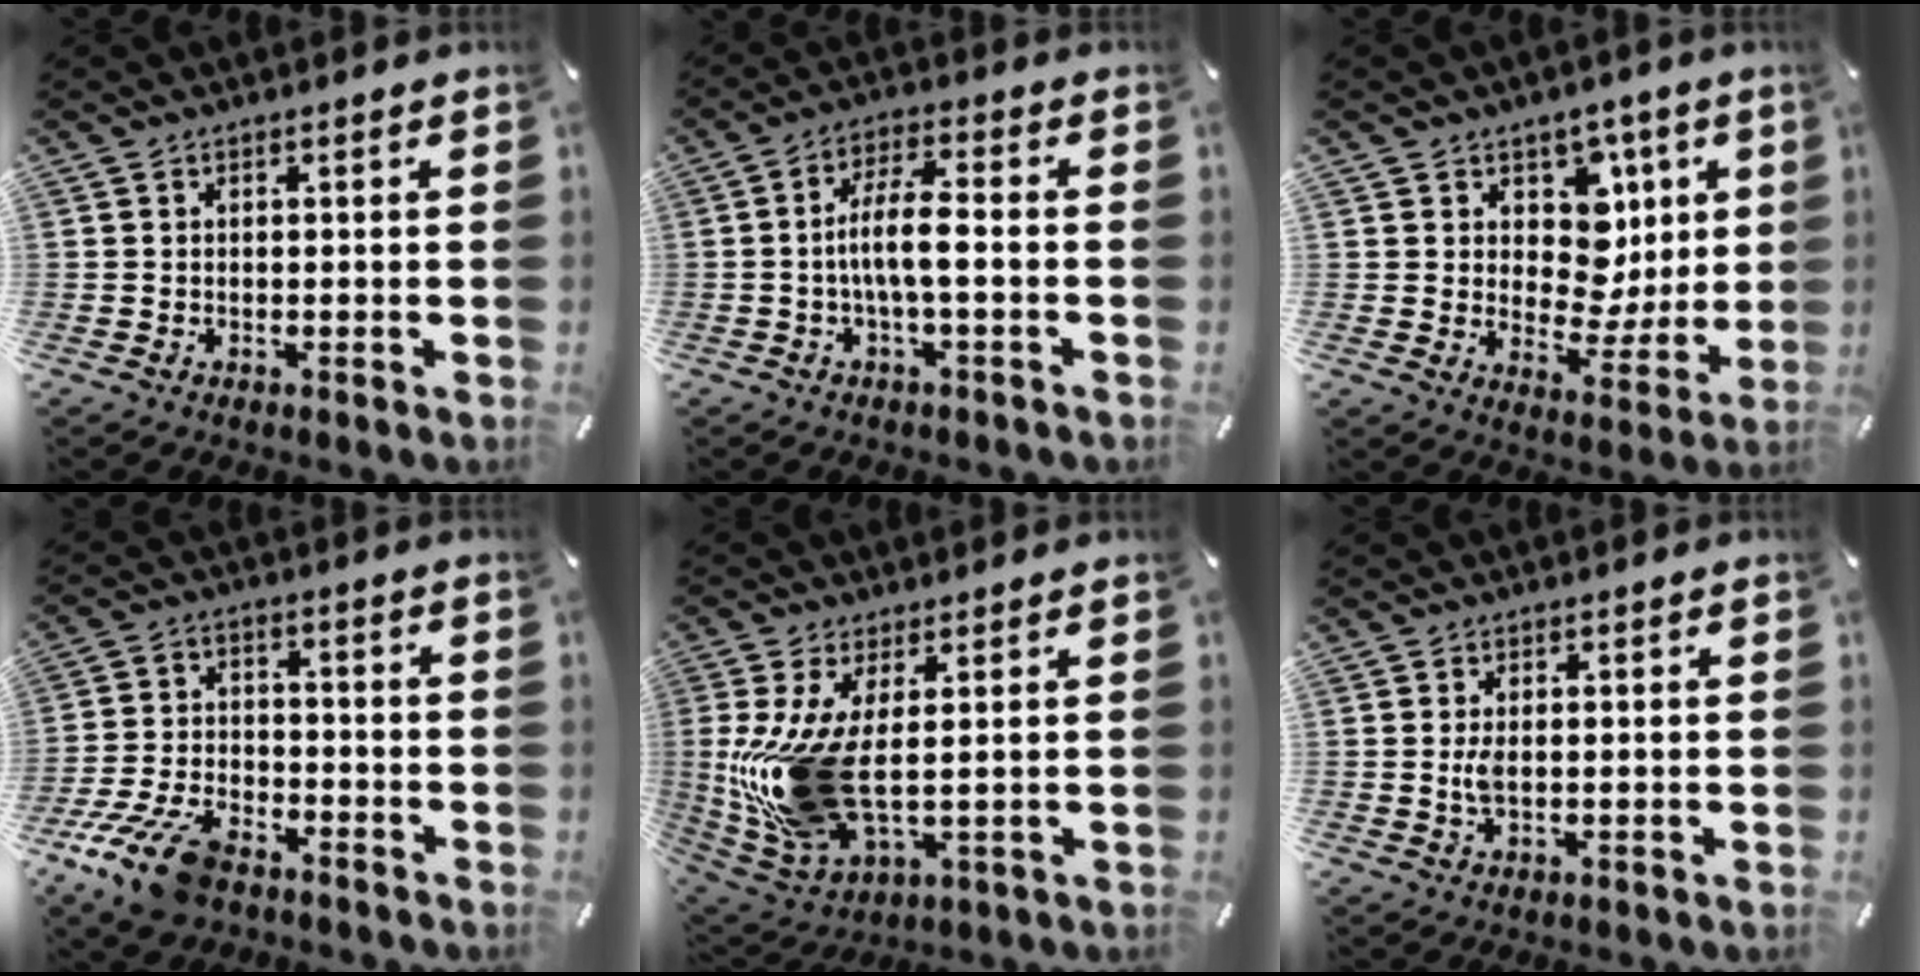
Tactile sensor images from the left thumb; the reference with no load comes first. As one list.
[{"total": 8.5, "force": [-1.4, 2.4, 8.1], "torque": [-0.152, 0.007, -0.026]}, {"total": 12.0, "force": [3.3, 10.1, 5.5], "torque": [-0.057, -0.031, 0.065]}, {"total": 12.1, "force": [-8.2, 5.9, 6.8], "torque": [-0.135, 0.042, -0.151]}, {"total": 15.0, "force": [1.2, 6.8, 13.3], "torque": [-0.297, -0.023, 0.027]}, {"total": 2.5, "force": [0.1, 1.3, 2.2], "torque": [-0.044, -0.005, -0.003]}]